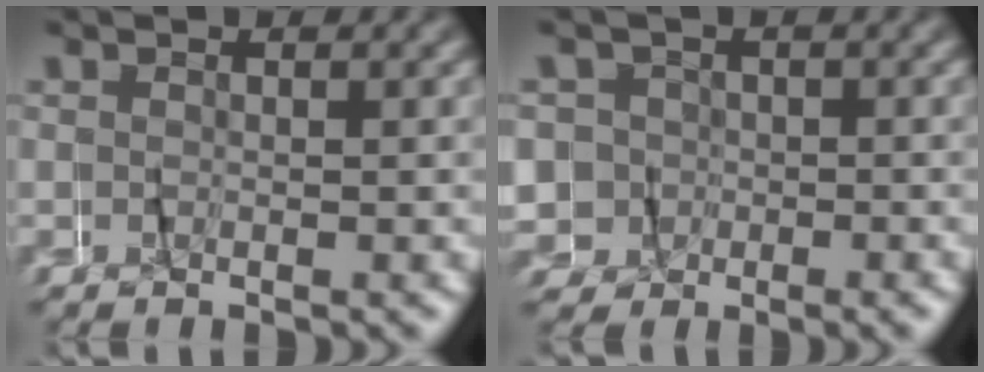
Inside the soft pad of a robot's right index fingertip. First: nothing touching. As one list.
[{"total": 7.7, "force": [-0.1, 7.5, 1.8], "torque": [-0.055, -0.008, -0.013]}]